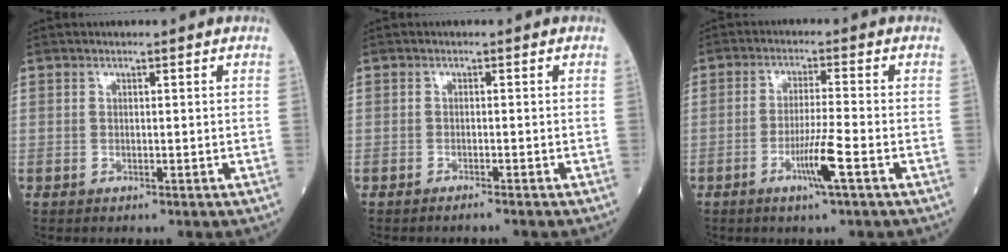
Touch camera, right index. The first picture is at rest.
{"total": 1.6, "force": [-1.4, -0.3, 0.8], "torque": [-0.009, 0.002, -0.020]}
{"total": 5.6, "force": [-2.5, -0.7, 5.0], "torque": [-0.094, -0.010, -0.049]}